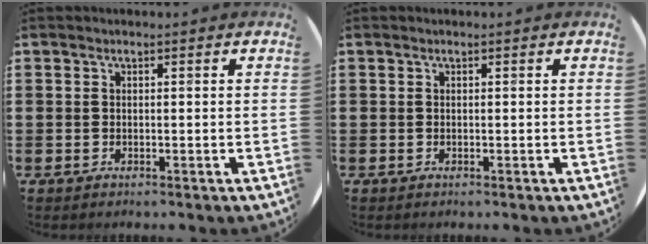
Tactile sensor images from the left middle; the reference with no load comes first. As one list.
[{"total": 0.0}]